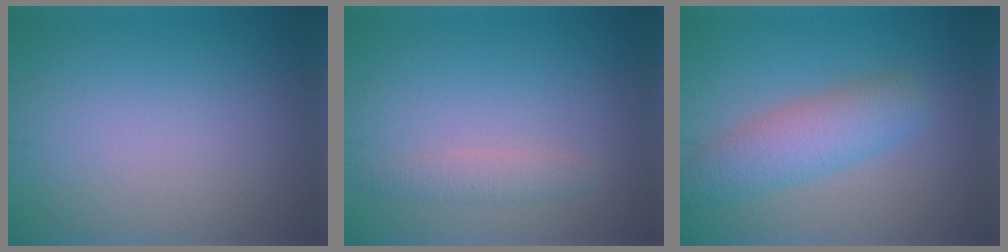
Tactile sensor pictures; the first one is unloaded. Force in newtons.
{"total": 1.6, "press": 1.6, "slide": 0.0}
{"total": 4.6, "press": 4.6, "slide": 0.2}